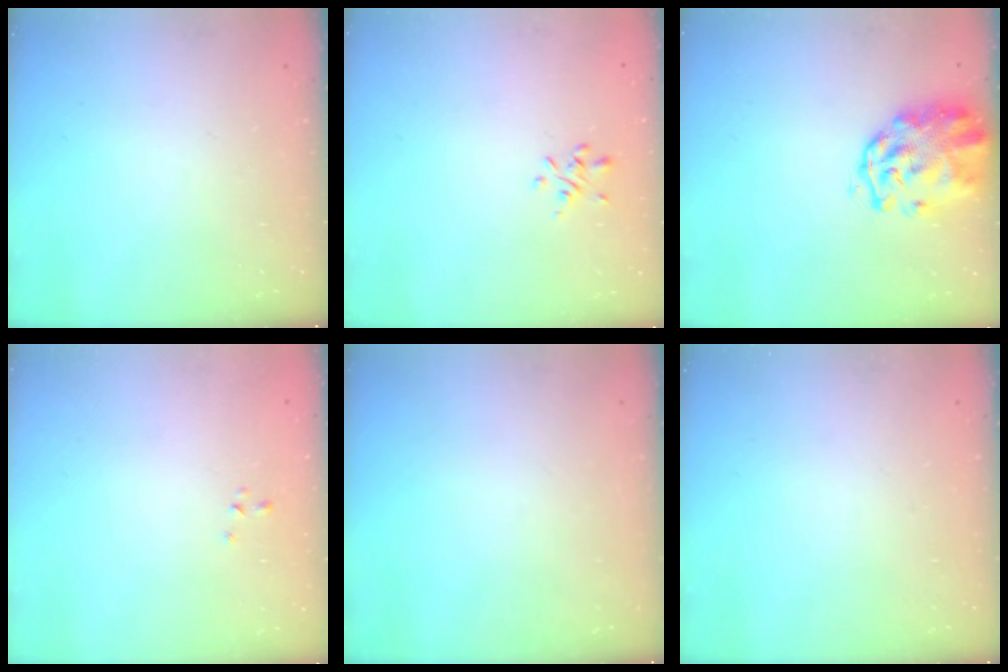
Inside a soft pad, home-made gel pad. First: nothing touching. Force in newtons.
{"total": 1.0, "press": 0.8, "slide": 0.5}
{"total": 3.0, "press": 2.9, "slide": 0.8}
{"total": 0.6, "press": 0.3, "slide": 0.5}
{"total": 0.0}
{"total": 0.0}